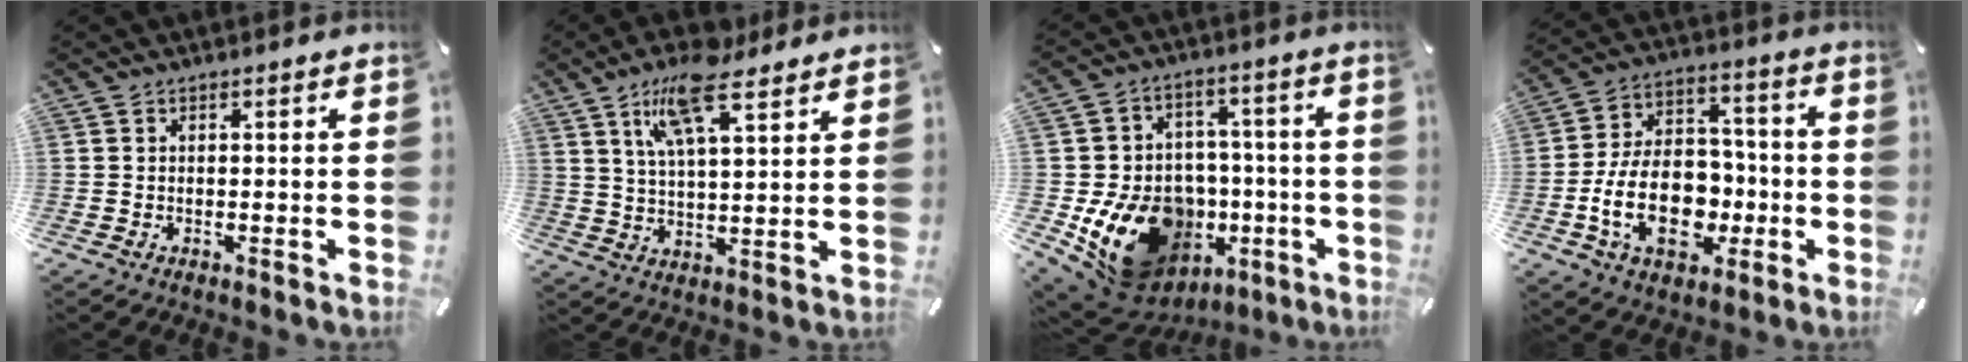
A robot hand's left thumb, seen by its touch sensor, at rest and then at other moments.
{"total": 12.5, "force": [8.2, 4.0, 8.4], "torque": [-0.158, -0.020, 0.146]}
{"total": 19.0, "force": [-5.4, 15.2, 9.9], "torque": [-0.173, 0.022, -0.063]}
{"total": 18.6, "force": [-4.9, 12.8, 12.5], "torque": [-0.245, 0.020, -0.079]}